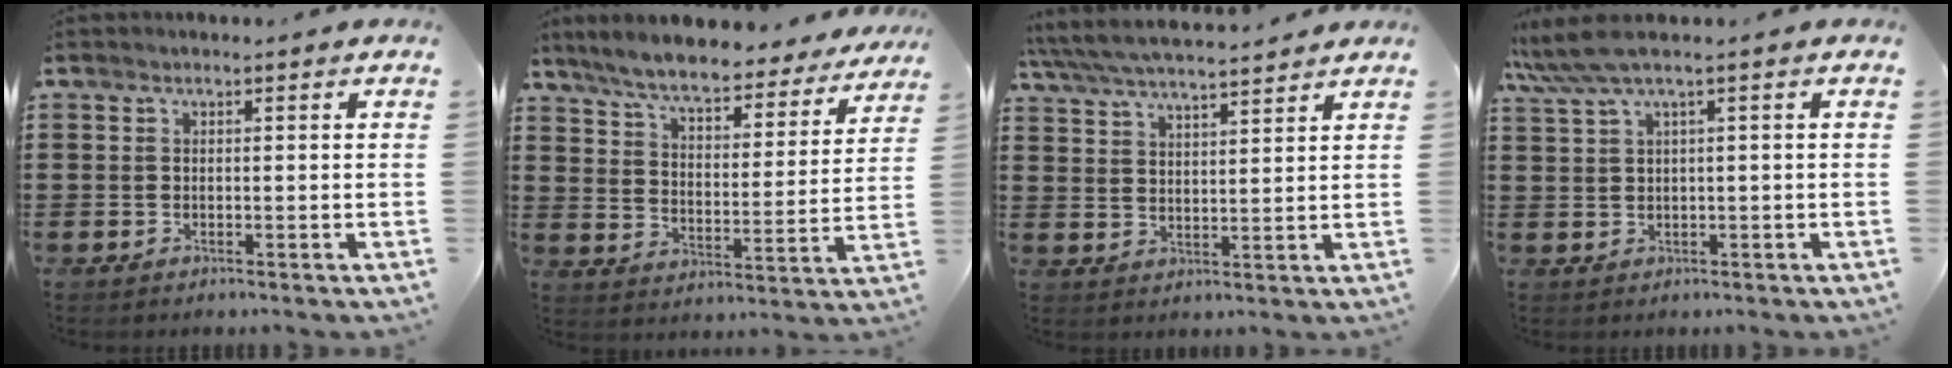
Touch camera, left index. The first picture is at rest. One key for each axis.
{"total": 7.4, "fx": 6.8, "fy": 0.5, "fz": 3.0, "tx": -0.088, "ty": -0.039, "tz": 0.116}
{"total": 5.3, "fx": 5.0, "fy": 0.4, "fz": 1.7, "tx": -0.053, "ty": -0.024, "tz": 0.087}
{"total": 3.3, "fx": 1.3, "fy": -0.2, "fz": 3.0, "tx": -0.068, "ty": -0.008, "tz": 0.017}